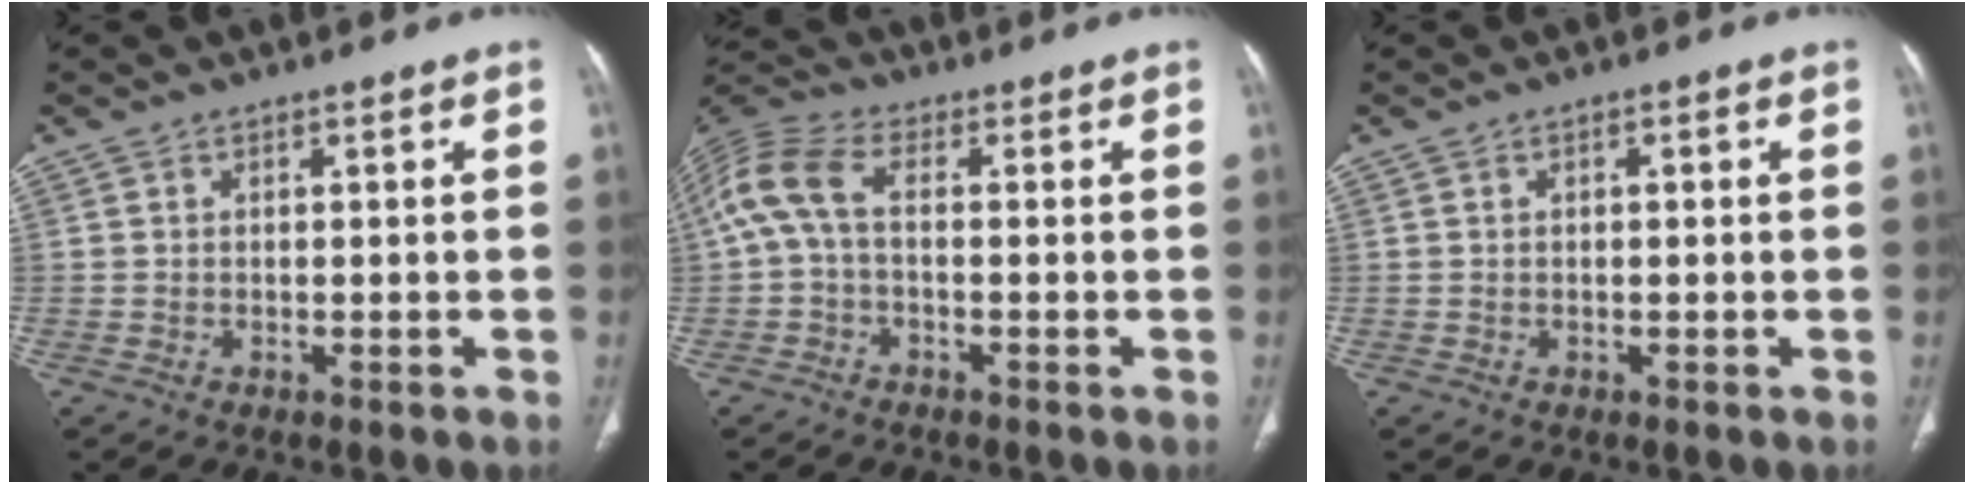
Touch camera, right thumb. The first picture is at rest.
{"total": 8.2, "force": [-0.3, 3.8, 7.2], "torque": [-0.172, 0.028, -0.013]}
{"total": 0.8, "force": [0.2, 0.3, 0.7], "torque": [-0.012, 0.003, 0.002]}